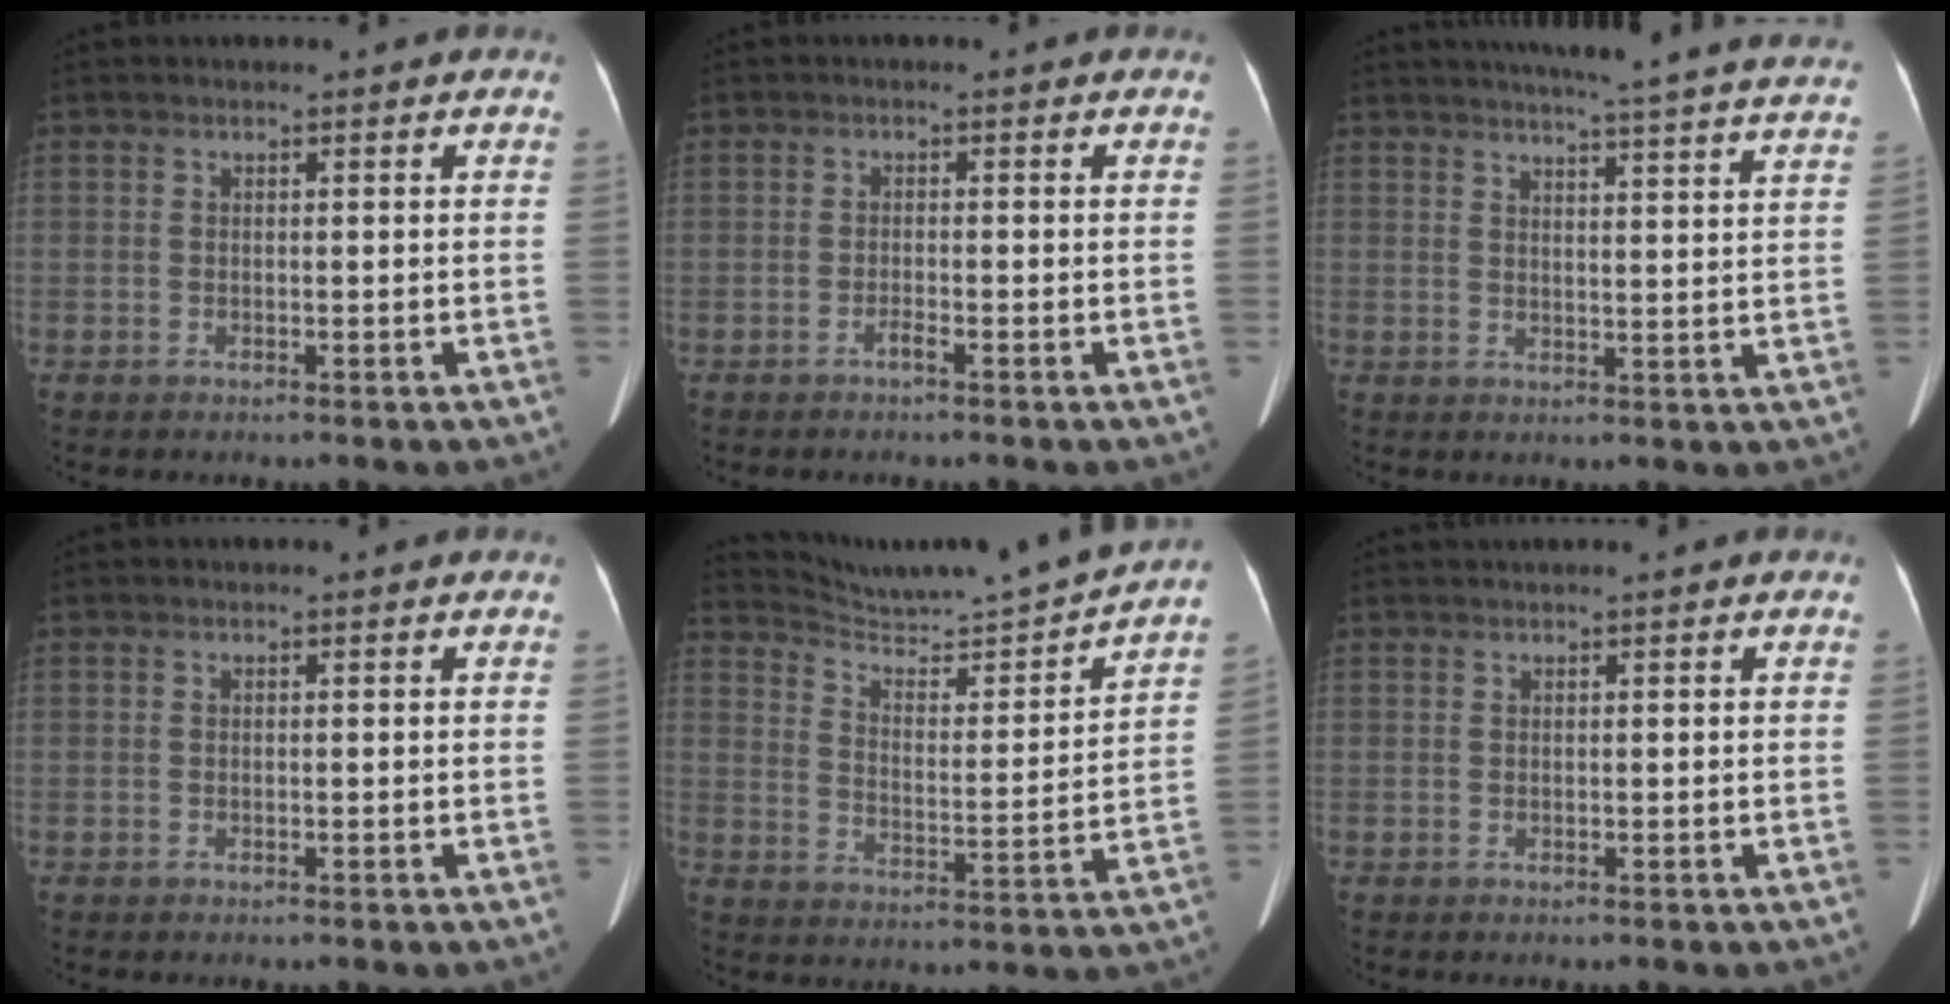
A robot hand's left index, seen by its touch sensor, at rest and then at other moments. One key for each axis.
{"total": 0.9, "fx": -0.7, "fy": -0.1, "fz": 0.5, "tx": -0.011, "ty": -0.001, "tz": -0.013}
{"total": 22.5, "fx": 20.5, "fy": -0.1, "fz": 9.1, "tx": -0.133, "ty": -0.040, "tz": 0.239}
{"total": 0.0}
{"total": 16.6, "fx": 15.9, "fy": -1.6, "fz": 4.5, "tx": -0.085, "ty": -0.041, "tz": 0.234}
{"total": 0.7, "fx": 0.5, "fy": -0.2, "fz": 0.4, "tx": -0.014, "ty": 0.009, "tz": 0.017}